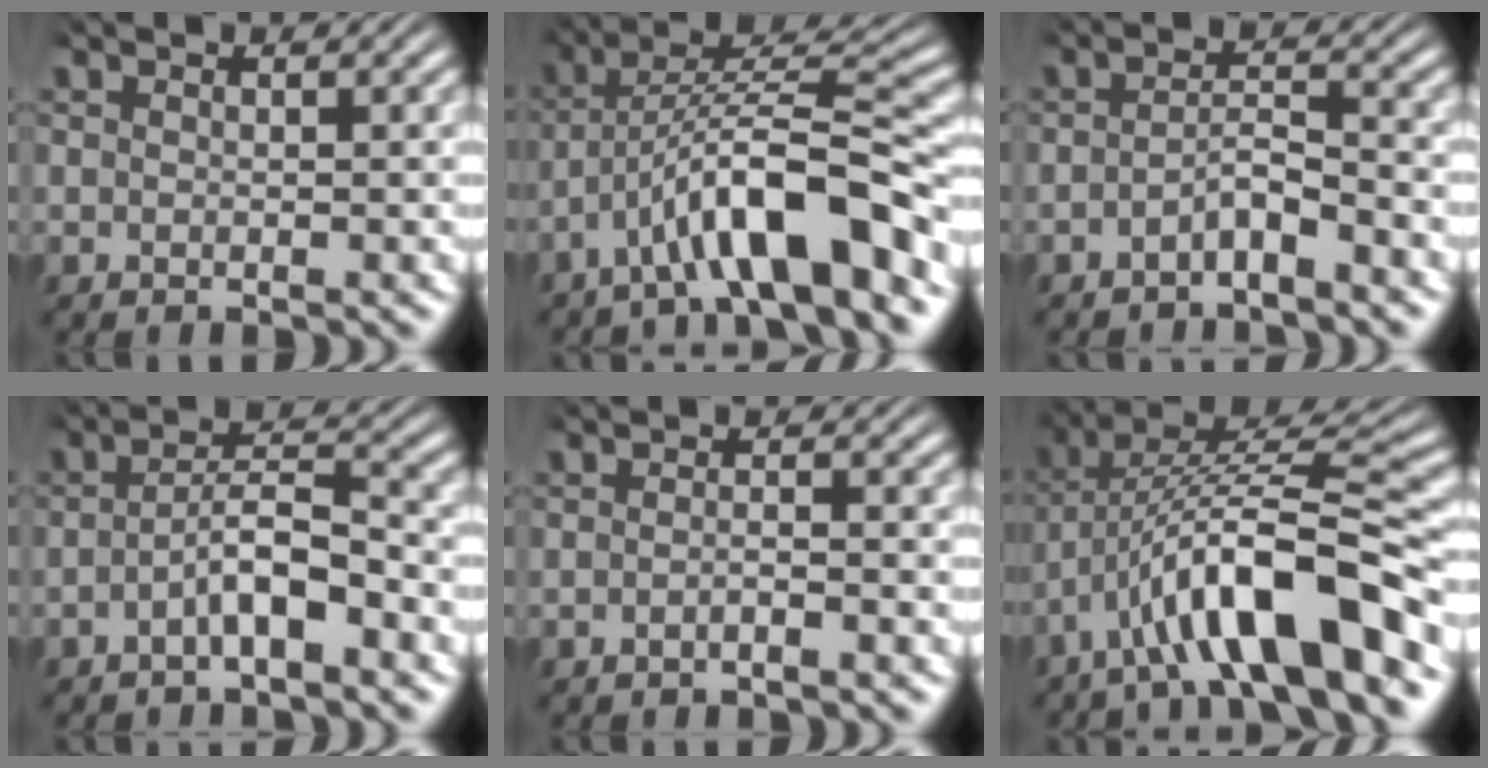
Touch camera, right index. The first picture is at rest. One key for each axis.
{"total": 6.5, "fx": -1.0, "fy": 2.1, "fz": 6.1, "tx": -0.108, "ty": 0.001, "tz": -0.016}
{"total": 2.5, "fx": -2.1, "fy": 0.3, "fz": 1.4, "tx": -0.023, "ty": -0.009, "tz": -0.034}
{"total": 3.7, "fx": -2.1, "fy": 0.8, "fz": 2.9, "tx": -0.048, "ty": -0.001, "tz": -0.036}
{"total": 1.2, "fx": -0.9, "fy": -0.1, "fz": 0.8, "tx": -0.013, "ty": 0.000, "tz": -0.021}
{"total": 7.9, "fx": -1.6, "fy": 2.6, "fz": 7.2, "tx": -0.135, "ty": -0.007, "tz": -0.018}